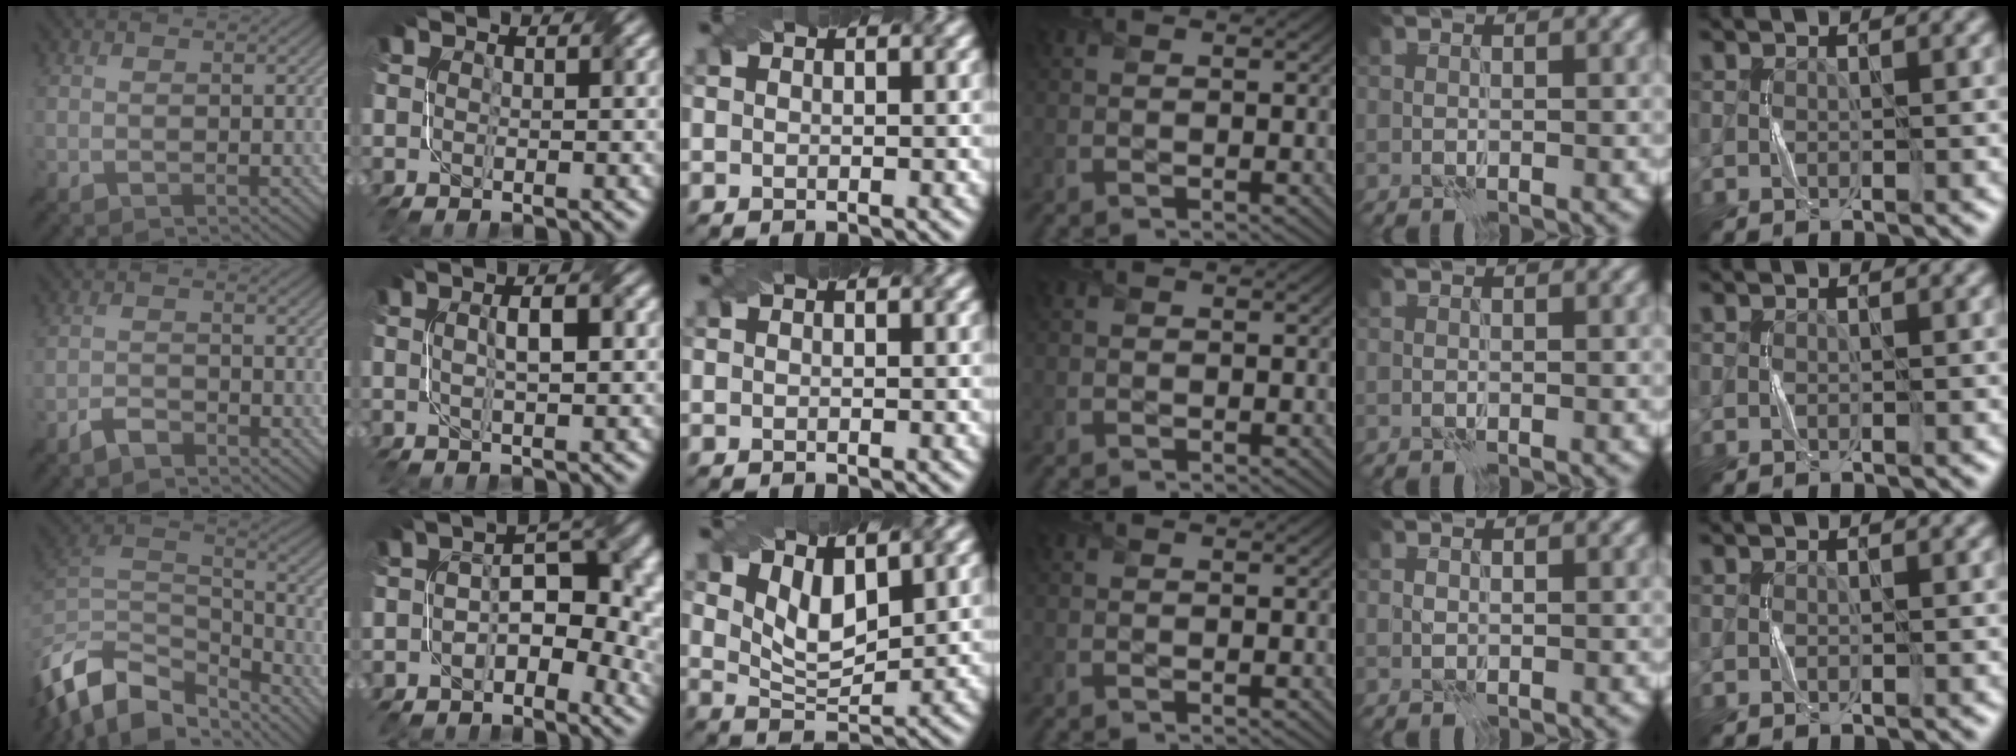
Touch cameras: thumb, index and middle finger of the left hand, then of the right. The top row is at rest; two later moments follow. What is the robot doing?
{"motion": "twist", "object": "screw"}